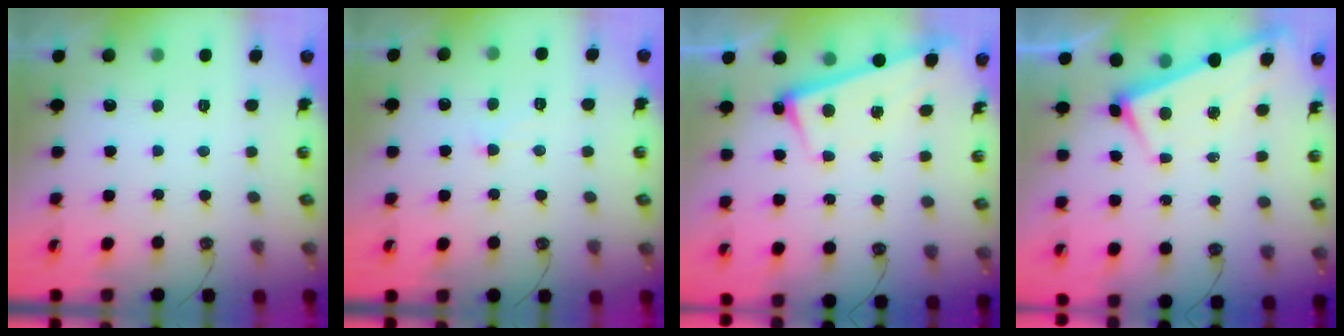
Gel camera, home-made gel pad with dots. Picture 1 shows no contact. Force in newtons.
{"total": 0.8, "press": 0.5, "slide": 0.6}
{"total": 2.7, "press": 2.7, "slide": 0.5}
{"total": 2.6, "press": 2.6, "slide": 0.2}